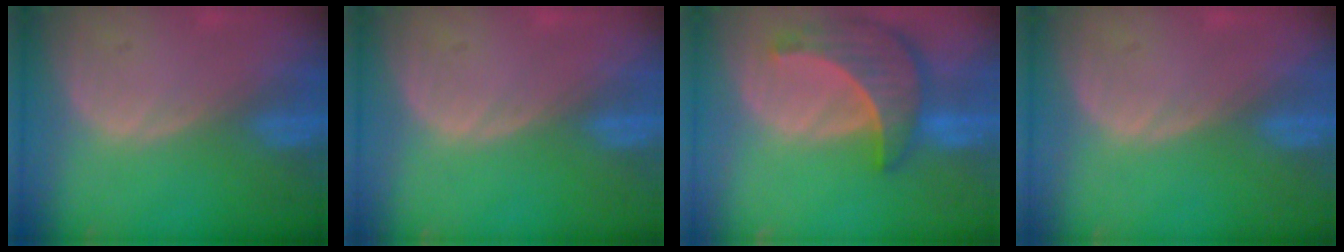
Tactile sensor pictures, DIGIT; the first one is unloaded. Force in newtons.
{"total": 0.0}
{"total": 8.7, "press": 8.0, "slide": 3.6}
{"total": 0.0}